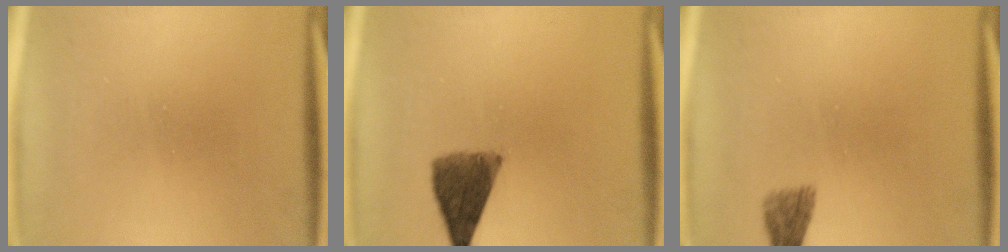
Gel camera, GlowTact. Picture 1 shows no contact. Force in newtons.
{"total": 7.1}
{"total": 1.9}